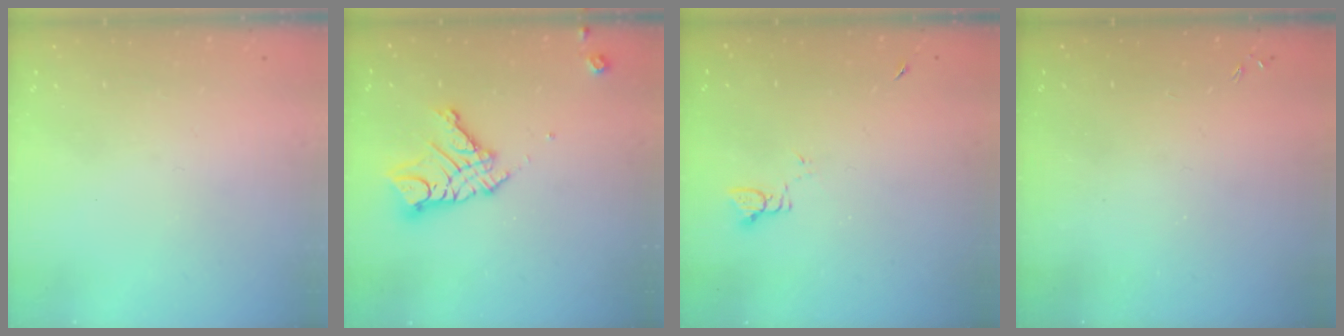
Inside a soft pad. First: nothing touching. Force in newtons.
{"total": 12.5, "press": 12.5, "slide": 1.0}
{"total": 2.0, "press": 2.0, "slide": 0.3}
{"total": 0.0}